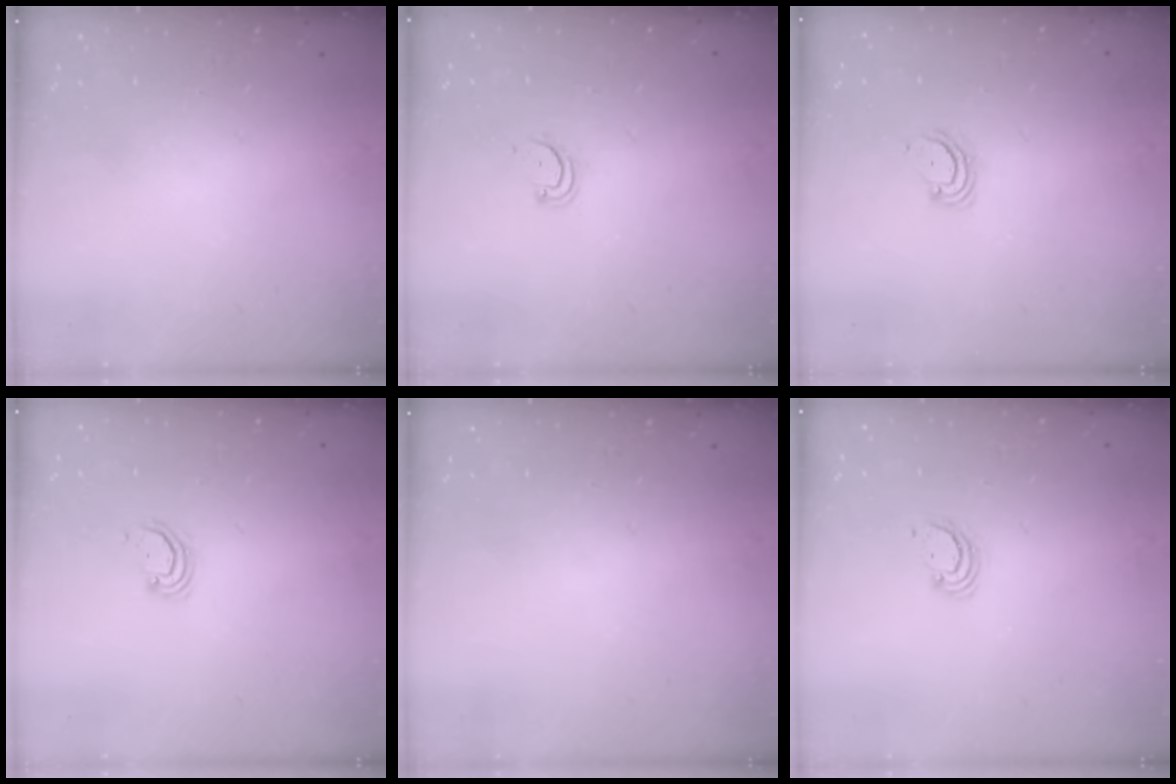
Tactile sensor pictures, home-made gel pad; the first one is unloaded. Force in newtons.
{"total": 3.4, "press": 3.4, "slide": 0.2}
{"total": 3.5, "press": 3.4, "slide": 0.4}
{"total": 2.8, "press": 2.8, "slide": 0.2}
{"total": 0.0}
{"total": 2.6, "press": 2.6, "slide": 0.3}